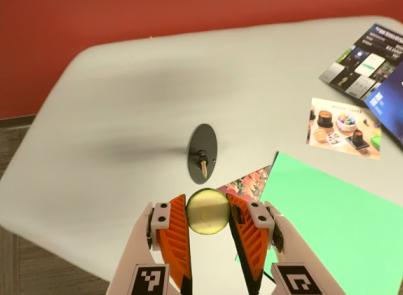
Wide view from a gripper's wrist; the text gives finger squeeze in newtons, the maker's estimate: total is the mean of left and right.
{"total": 7.7, "left": 7.5, "right": 7.8}